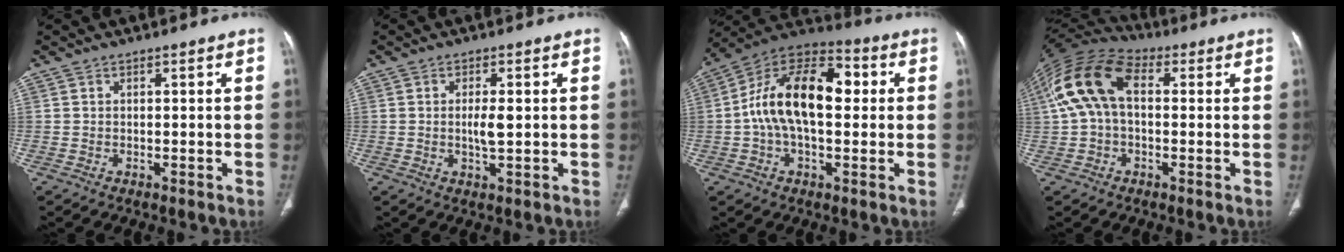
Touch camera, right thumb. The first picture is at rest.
{"total": 3.6, "force": [0.2, 1.0, 3.4], "torque": [-0.063, -0.003, 0.005]}
{"total": 18.5, "force": [1.8, 10.0, 15.4], "torque": [-0.255, 0.041, 0.022]}
{"total": 14.8, "force": [2.2, 9.1, 11.5], "torque": [-0.234, 0.044, 0.032]}